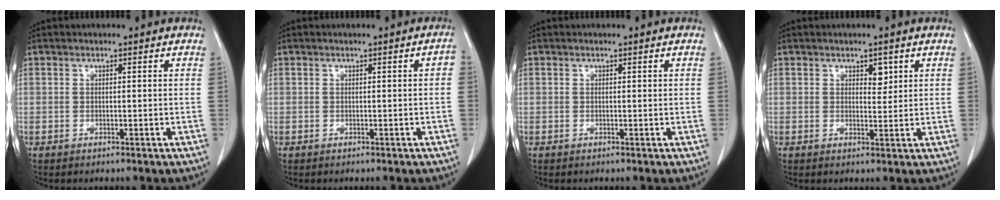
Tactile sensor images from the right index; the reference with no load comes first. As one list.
[{"total": 1.2, "force": [0.0, 0.3, 1.2], "torque": [-0.011, 0.007, 0.001]}, {"total": 0.0}, {"total": 2.2, "force": [1.2, 1.2, 1.5], "torque": [-0.017, -0.002, 0.019]}]